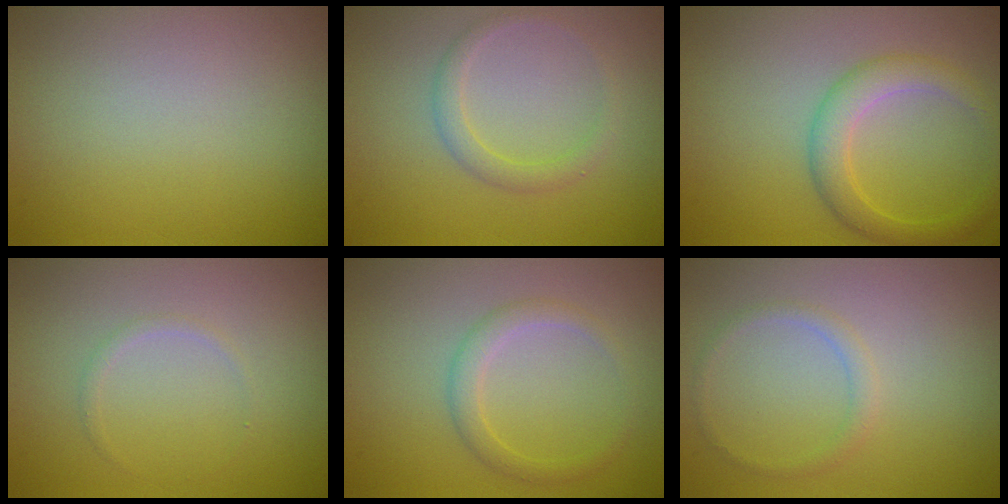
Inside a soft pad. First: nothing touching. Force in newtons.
{"total": 1.6, "press": 1.6, "slide": 0.1}
{"total": 3.2, "press": 3.2, "slide": 0.2}
{"total": 0.6, "press": 0.6, "slide": 0.0}
{"total": 1.8, "press": 1.8, "slide": 0.1}
{"total": 1.0, "press": 1.0, "slide": 0.1}